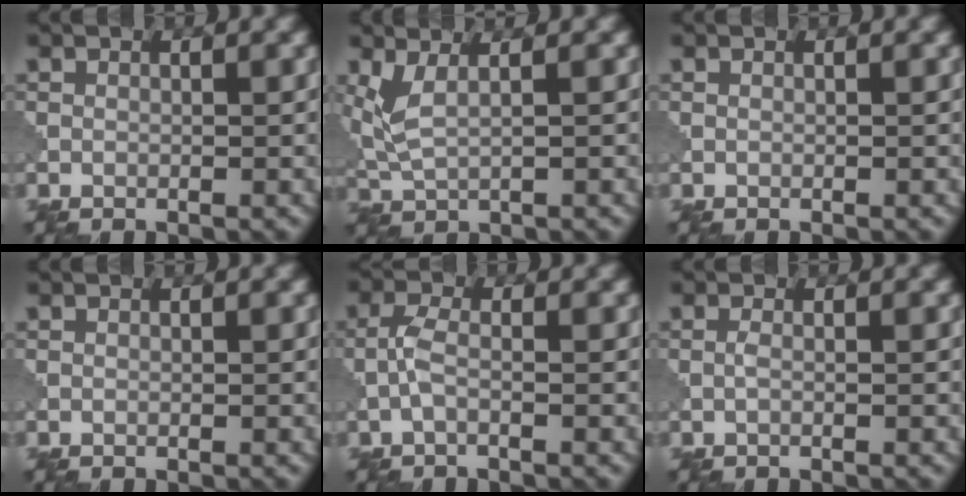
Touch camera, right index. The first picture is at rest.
{"total": 3.3, "force": [1.2, 1.2, 2.9], "torque": [-0.078, -0.002, 0.028]}
{"total": 0.0}
{"total": 0.0}
{"total": 2.1, "force": [-0.7, 0.7, 1.8], "torque": [-0.045, 0.004, -0.020]}
{"total": 0.7, "force": [-0.2, 0.1, 0.6], "torque": [-0.016, -0.001, -0.006]}